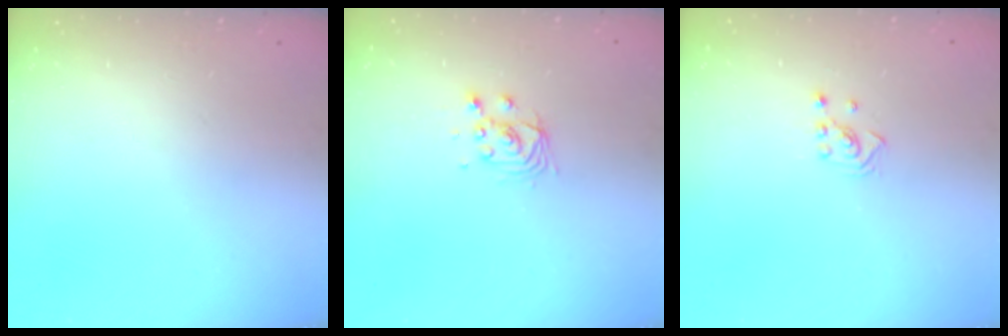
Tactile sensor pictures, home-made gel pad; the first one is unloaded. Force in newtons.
{"total": 5.3, "press": 5.3, "slide": 0.4}
{"total": 2.1, "press": 2.1, "slide": 0.3}